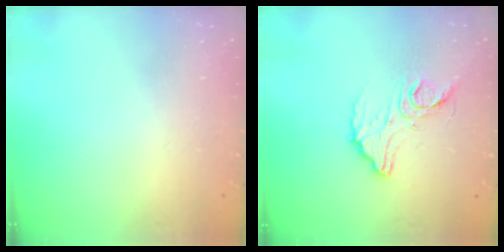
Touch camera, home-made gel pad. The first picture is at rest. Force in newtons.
{"total": 13.1, "press": 13.1, "slide": 0.8}